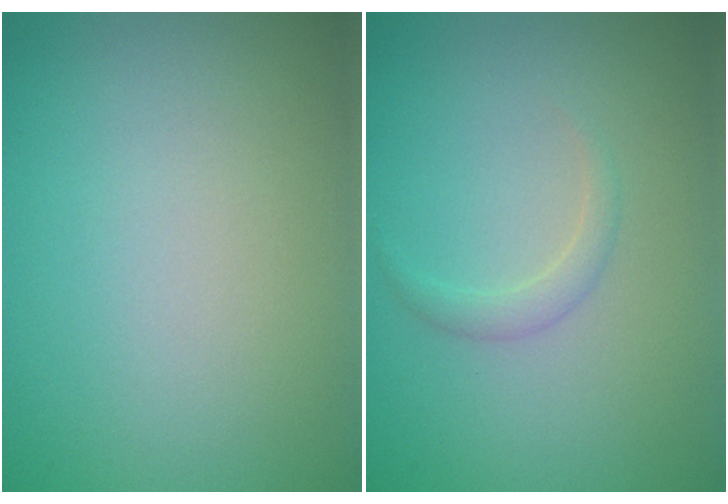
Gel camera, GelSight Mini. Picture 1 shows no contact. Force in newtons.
{"total": 1.1, "press": 1.1, "slide": 0.1}